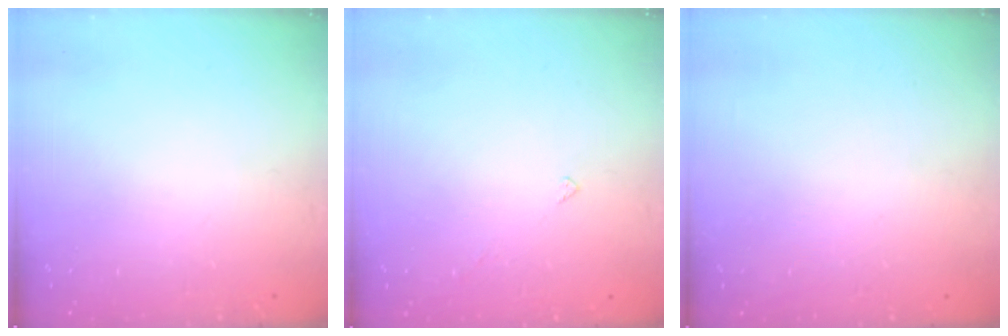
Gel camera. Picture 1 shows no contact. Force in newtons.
{"total": 2.3, "press": 2.3, "slide": 0.5}
{"total": 2.0, "press": 2.0, "slide": 0.1}